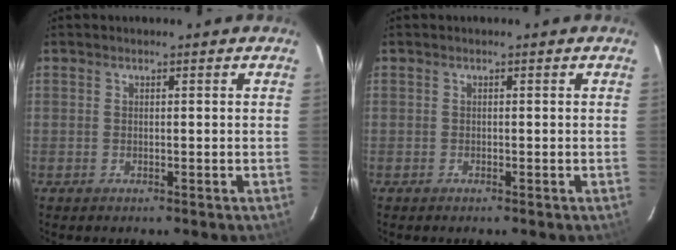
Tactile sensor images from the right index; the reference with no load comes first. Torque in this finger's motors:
{"motor_torque": [-0.11, -0.13, 0.05, 0.01]}